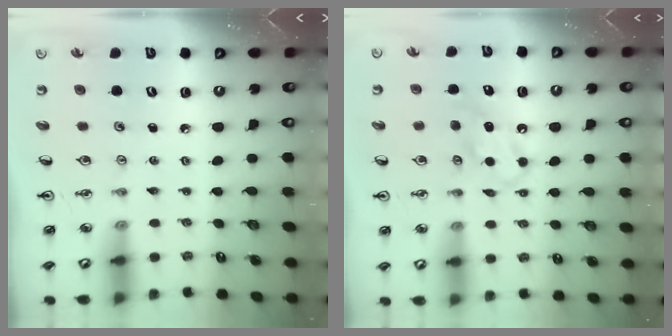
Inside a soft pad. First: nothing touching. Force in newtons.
{"total": 5.9, "press": 5.8, "slide": 0.7}